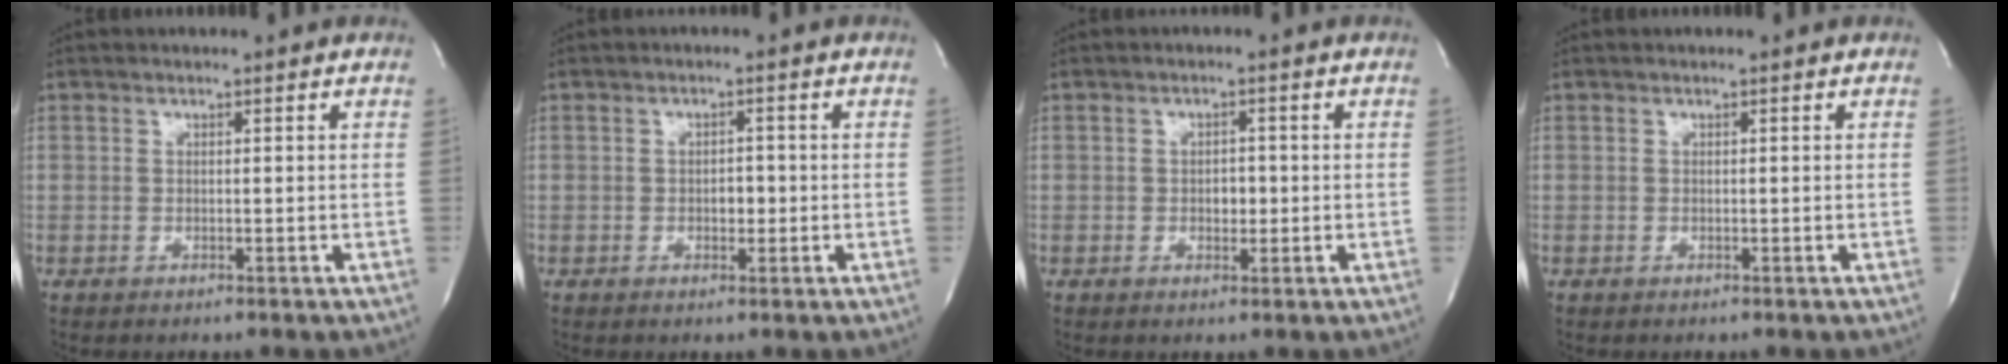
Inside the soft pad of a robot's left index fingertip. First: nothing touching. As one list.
[{"total": 1.9, "force": [-0.5, 1.1, 1.4], "torque": [-0.024, 0.001, -0.005]}, {"total": 2.0, "force": [-0.4, 1.3, 1.5], "torque": [-0.025, 0.000, -0.003]}, {"total": 0.0}]